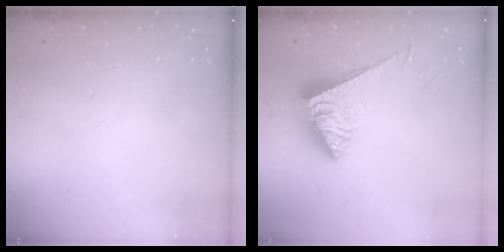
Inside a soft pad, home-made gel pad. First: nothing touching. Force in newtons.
{"total": 4.2, "press": 4.2, "slide": 0.3}